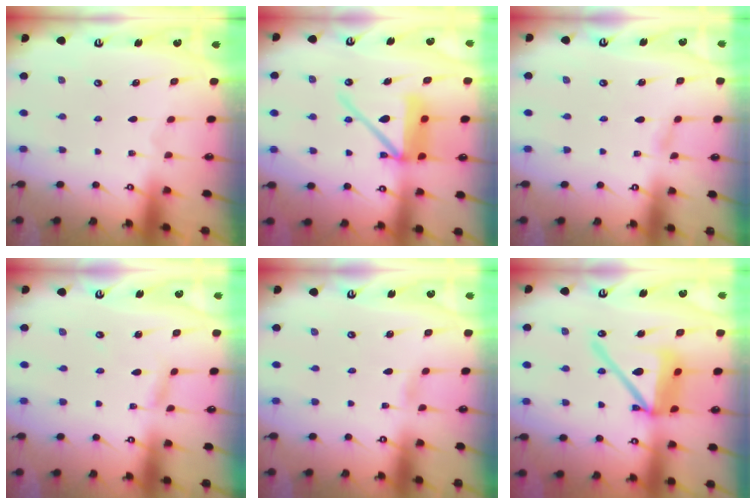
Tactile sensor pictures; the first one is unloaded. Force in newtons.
{"total": 13.7, "press": 13.6, "slide": 1.8}
{"total": 2.1, "press": 2.1, "slide": 0.3}
{"total": 2.9, "press": 2.9, "slide": 0.1}
{"total": 1.7, "press": 1.7, "slide": 0.2}
{"total": 15.2, "press": 15.1, "slide": 1.9}